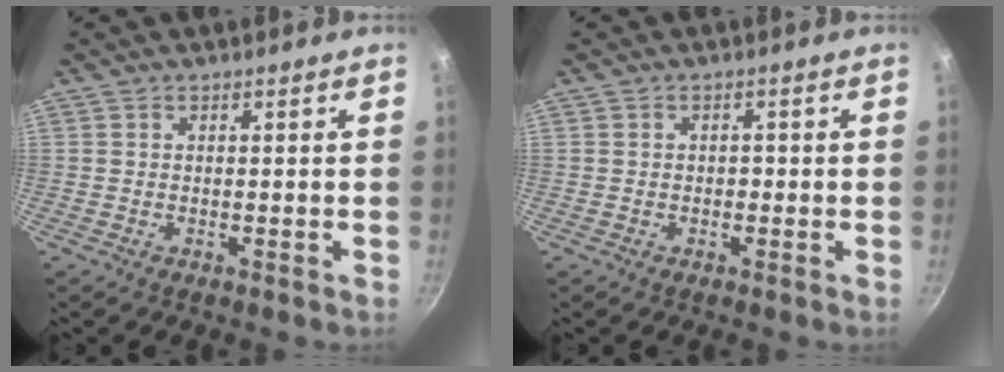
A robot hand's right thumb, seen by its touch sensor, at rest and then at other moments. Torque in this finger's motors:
{"motor_torque": [0.19, -0.42, -0.28, 0.05, 0.07]}